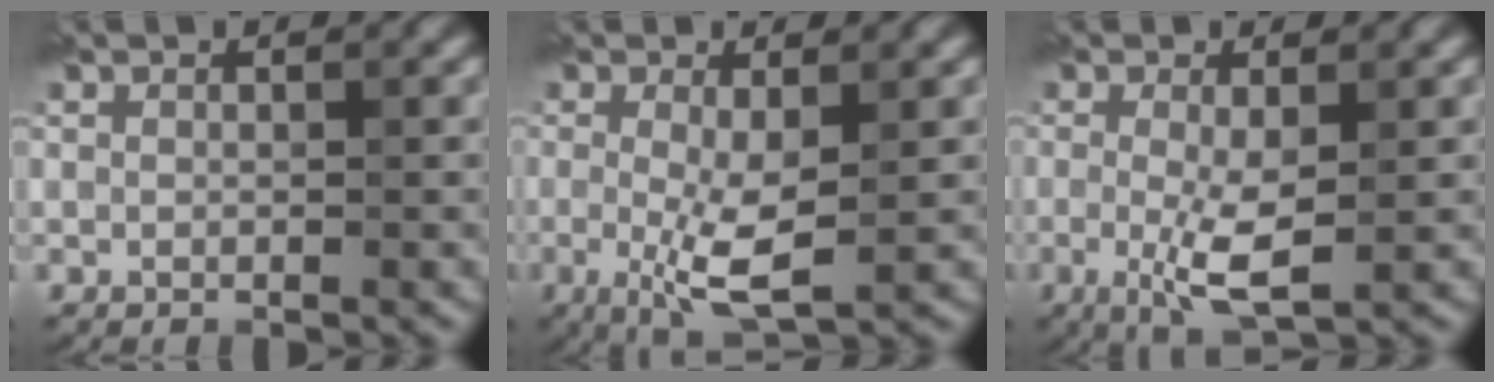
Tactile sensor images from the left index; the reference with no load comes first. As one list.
[{"total": 4.8, "force": [-0.5, 1.1, 4.6], "torque": [-0.094, -0.014, -0.008]}, {"total": 4.2, "force": [-0.5, 0.9, 4.1], "torque": [-0.086, -0.011, -0.009]}]